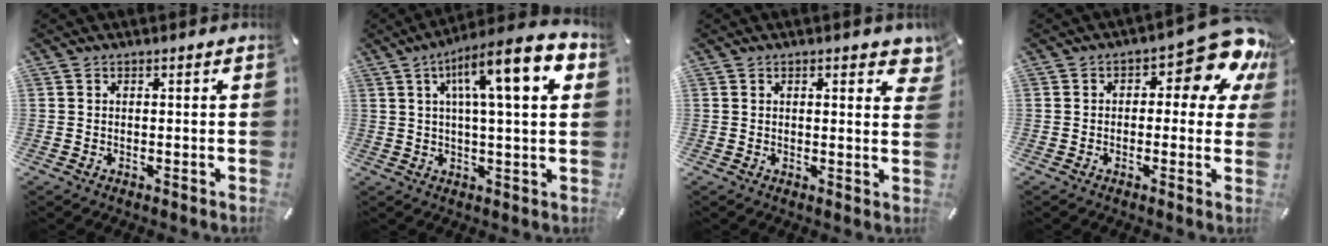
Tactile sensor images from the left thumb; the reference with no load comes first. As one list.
[{"total": 15.1, "force": [5.6, 3.0, 13.7], "torque": [-0.220, -0.020, 0.082]}, {"total": 3.2, "force": [1.9, 1.0, 2.4], "torque": [-0.029, -0.008, 0.028]}, {"total": 12.3, "force": [6.1, 5.0, 9.3], "torque": [-0.123, -0.050, 0.103]}]